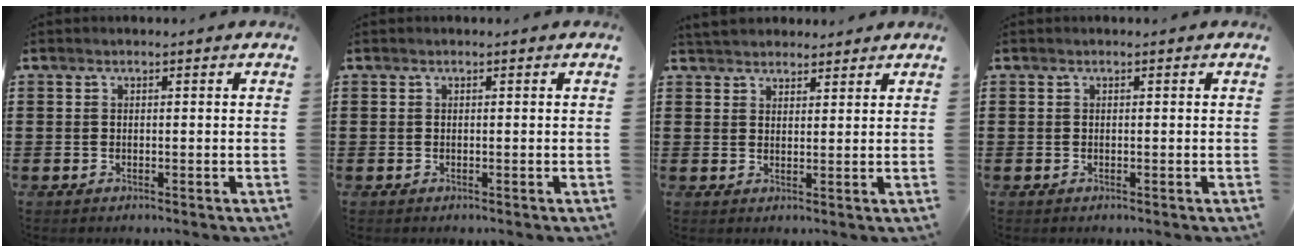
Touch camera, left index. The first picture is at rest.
{"total": 0.0}
{"total": 3.0, "force": [2.8, 0.9, -0.2], "torque": [-0.006, -0.001, 0.055]}
{"total": 0.0}